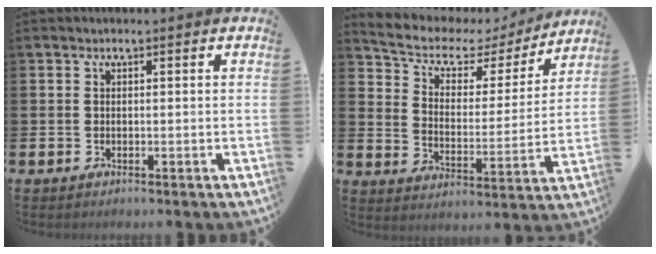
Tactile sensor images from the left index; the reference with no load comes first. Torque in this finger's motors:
{"motor_torque": [0.99, -1.15, 0.46, 0.05]}